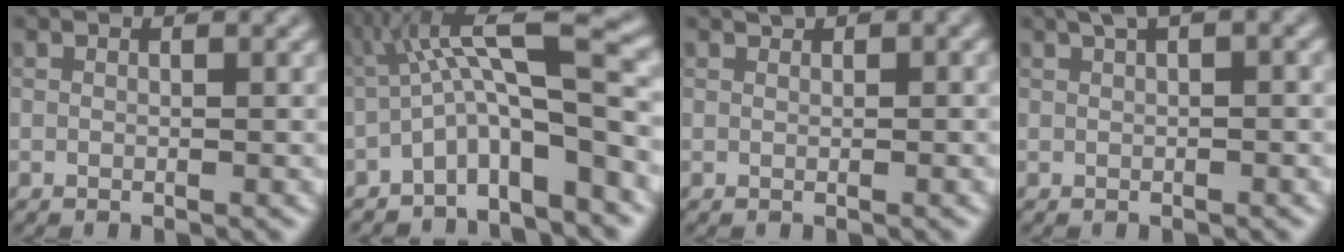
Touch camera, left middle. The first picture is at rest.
{"total": 8.3, "force": [-2.2, 1.7, 7.9], "torque": [-0.123, 0.030, -0.050]}
{"total": 1.1, "force": [0.8, 0.4, 0.6], "torque": [-0.011, 0.004, 0.008]}
{"total": 2.8, "force": [1.4, 0.6, 2.4], "torque": [-0.035, 0.014, 0.019]}